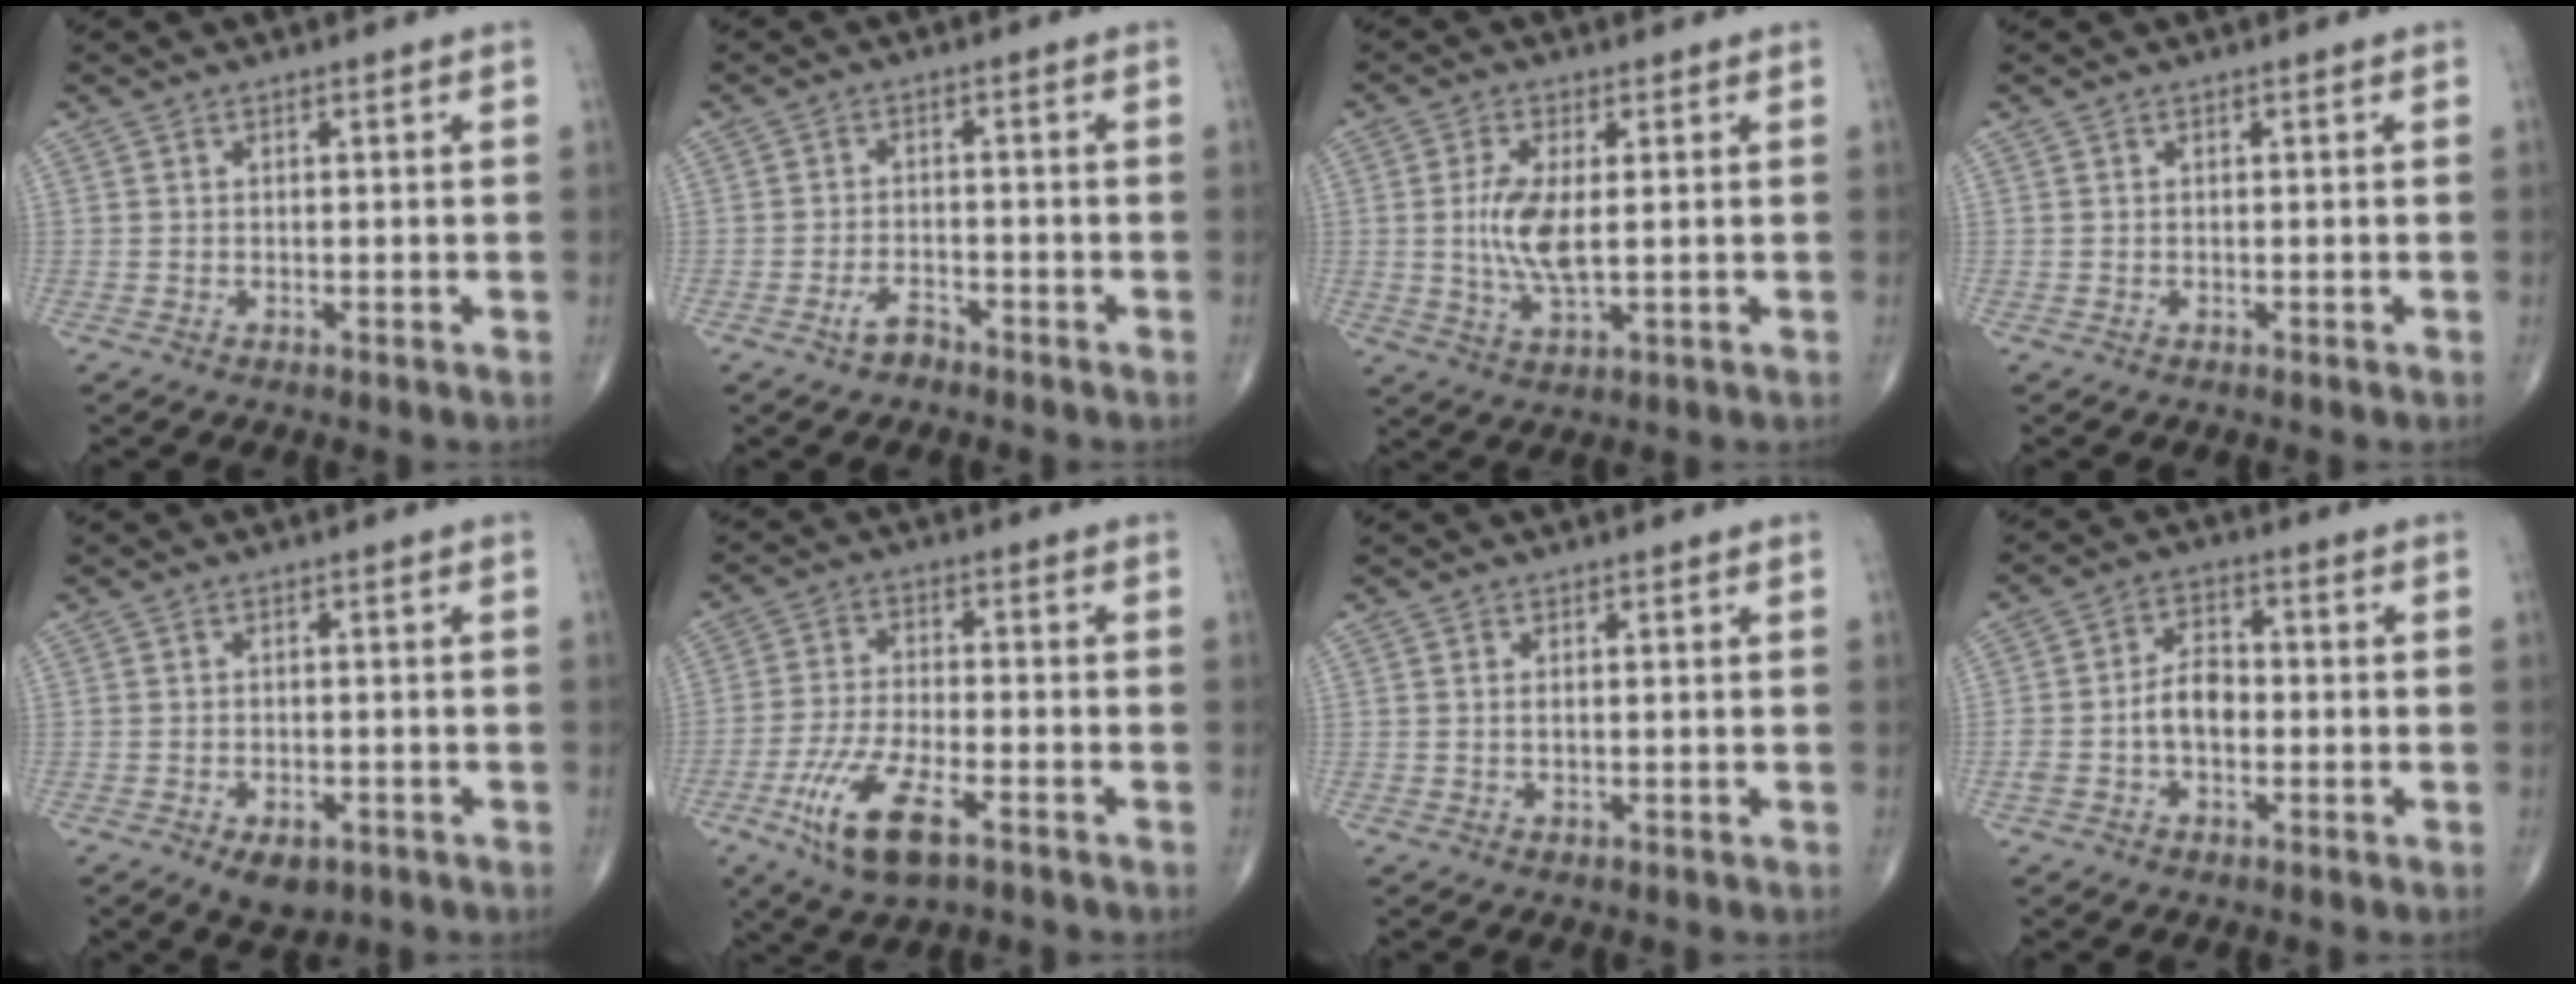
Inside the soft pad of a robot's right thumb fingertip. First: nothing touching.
{"total": 2.9, "force": [-2.1, 1.4, 1.4], "torque": [-0.027, 0.012, -0.037]}
{"total": 7.7, "force": [0.5, 3.0, 7.1], "torque": [-0.152, -0.012, 0.013]}
{"total": 0.0}
{"total": 4.7, "force": [-2.5, 2.7, 3.0], "torque": [-0.038, 0.005, -0.031]}
{"total": 11.6, "force": [-5.8, 4.3, 9.1], "torque": [-0.191, 0.010, -0.104]}
{"total": 0.7, "force": [0.1, 0.3, 0.6], "torque": [-0.014, 0.000, 0.003]}
{"total": 6.5, "force": [-1.2, 4.1, 4.9], "torque": [-0.086, 0.027, -0.027]}